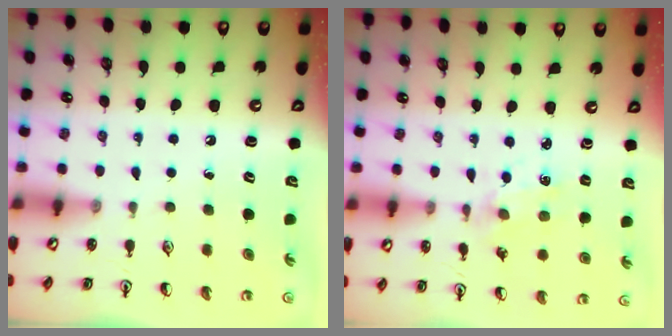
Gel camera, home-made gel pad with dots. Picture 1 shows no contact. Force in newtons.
{"total": 1.7, "press": 1.7, "slide": 0.3}